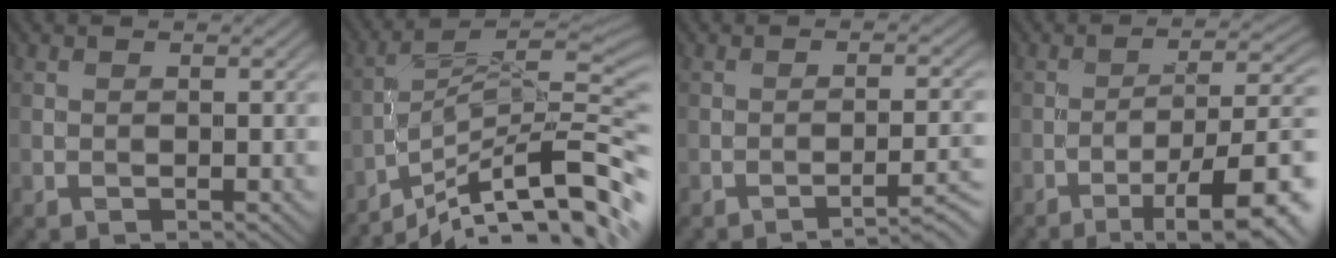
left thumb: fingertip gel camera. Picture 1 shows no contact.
{"total": 13.6, "force": [-8.4, 3.0, 10.3], "torque": [-0.189, 0.013, -0.142]}
{"total": 4.2, "force": [-2.9, 0.6, 2.9], "torque": [-0.042, 0.012, -0.048]}
{"total": 11.5, "force": [-5.7, 2.7, 9.6], "torque": [-0.148, 0.007, -0.079]}